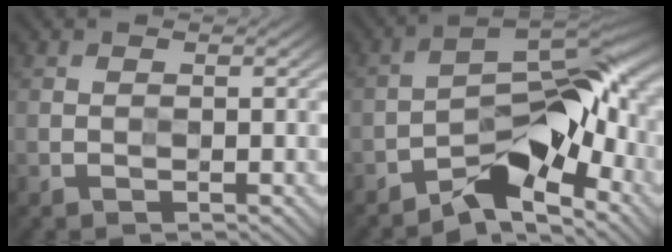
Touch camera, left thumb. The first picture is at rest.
{"total": 10.2, "force": [-5.5, 3.9, 7.7], "torque": [-0.104, 0.008, -0.104]}